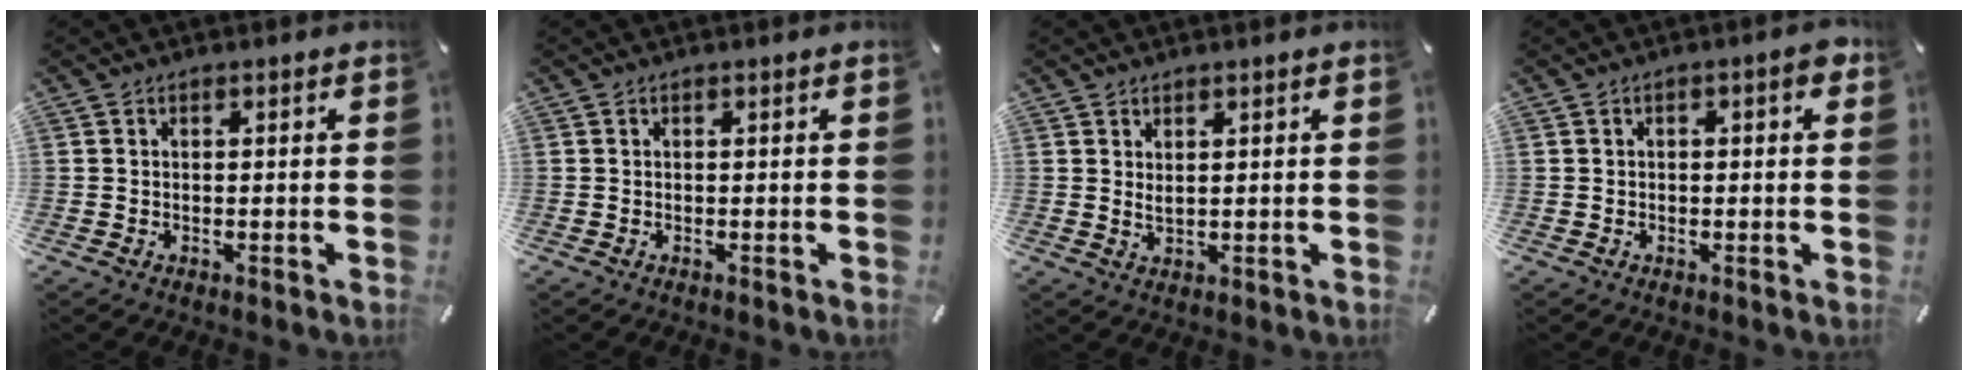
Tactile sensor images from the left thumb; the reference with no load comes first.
{"total": 0.0}
{"total": 1.7, "force": [1.1, 0.6, 1.1], "torque": [-0.023, 0.000, 0.020]}
{"total": 2.9, "force": [0.2, 1.1, 2.7], "torque": [-0.042, 0.005, 0.001]}